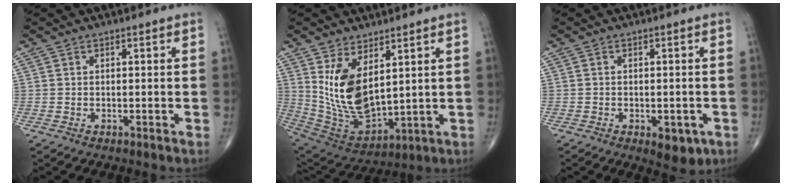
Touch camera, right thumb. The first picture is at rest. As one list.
[{"total": 14.1, "force": [4.5, 7.3, 11.2], "torque": [-0.196, -0.029, 0.114]}, {"total": 5.1, "force": [-2.0, 2.5, 3.9], "torque": [-0.038, 0.000, -0.019]}]